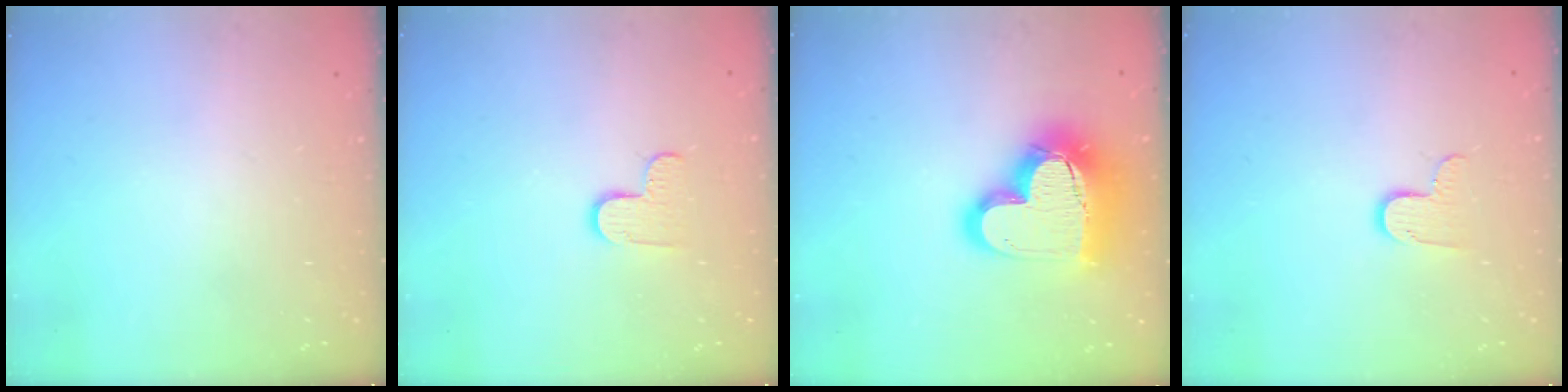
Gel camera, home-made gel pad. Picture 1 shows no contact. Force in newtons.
{"total": 5.0, "press": 5.0, "slide": 0.5}
{"total": 22.3, "press": 22.3, "slide": 1.7}
{"total": 6.9, "press": 6.8, "slide": 0.6}